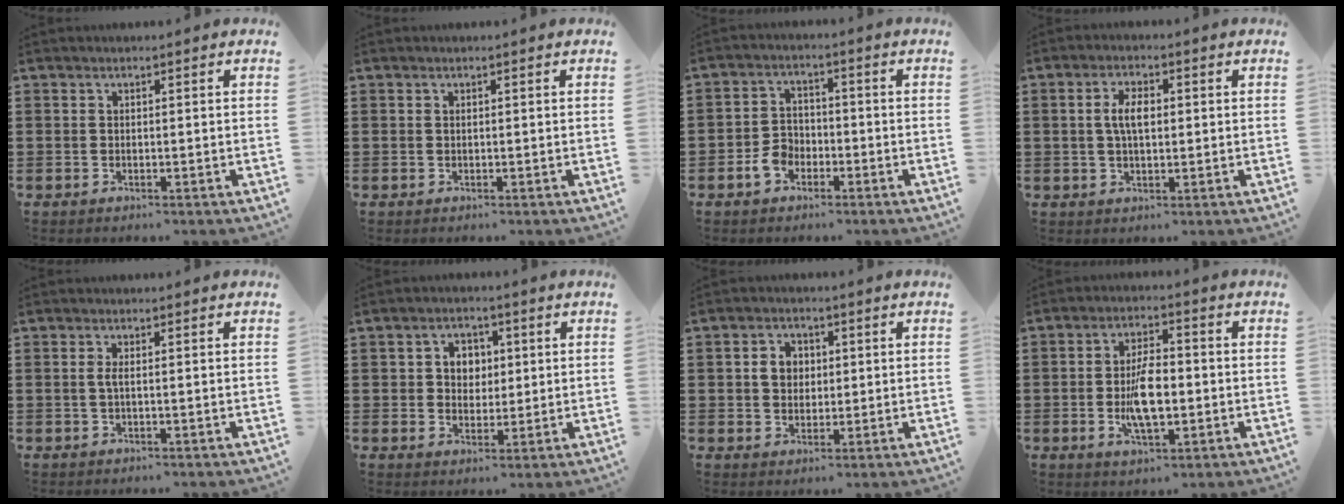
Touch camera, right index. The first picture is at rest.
{"total": 0.0}
{"total": 4.1, "force": [-2.0, 3.0, 2.0], "torque": [-0.061, 0.002, -0.045]}
{"total": 4.4, "force": [0.4, 2.0, 3.9], "torque": [-0.086, 0.005, 0.003]}
{"total": 1.2, "force": [-0.1, 0.1, 1.2], "torque": [-0.032, -0.004, -0.005]}
{"total": 3.8, "force": [0.5, 3.3, 1.9], "torque": [-0.050, 0.013, 0.004]}
{"total": 3.7, "force": [0.5, 3.1, 2.1], "torque": [-0.051, 0.013, 0.005]}
{"total": 7.9, "force": [-1.2, 3.3, 7.1], "torque": [-0.149, -0.003, -0.026]}